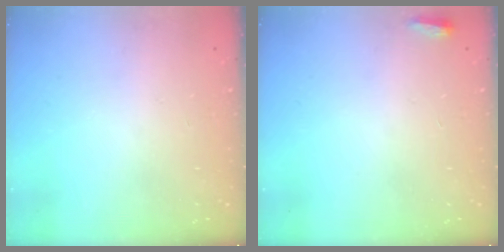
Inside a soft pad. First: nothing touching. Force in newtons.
{"total": 2.5, "press": 2.3, "slide": 1.0}